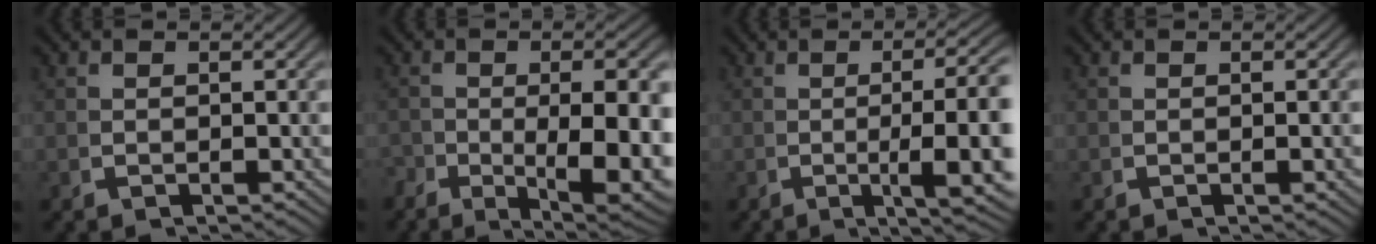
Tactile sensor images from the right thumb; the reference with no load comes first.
{"total": 8.9, "force": [-2.4, 3.9, 7.6], "torque": [-0.109, -0.029, -0.019]}
{"total": 9.2, "force": [-1.4, 3.2, 8.5], "torque": [-0.133, -0.011, -0.012]}
{"total": 0.6, "force": [-0.1, 0.0, 0.5], "torque": [-0.010, 0.003, -0.001]}